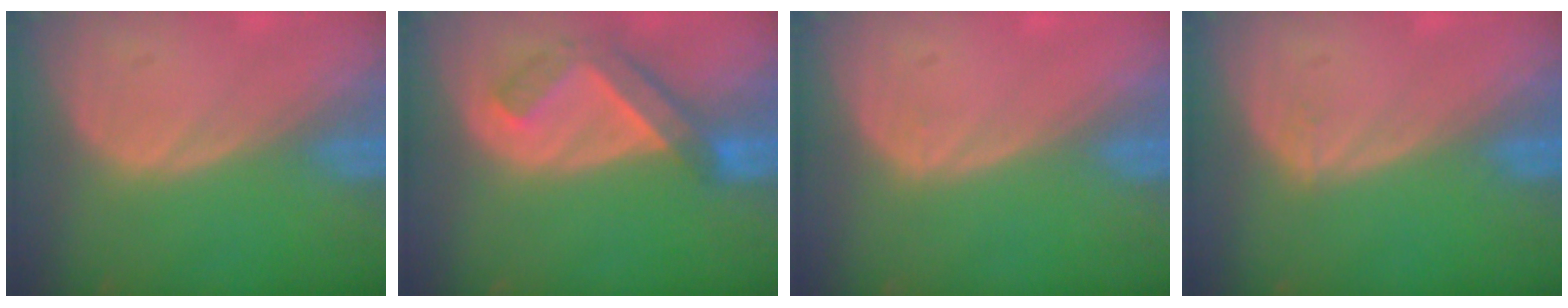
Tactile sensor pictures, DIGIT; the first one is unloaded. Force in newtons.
{"total": 5.6, "press": 5.6, "slide": 0.3}
{"total": 0.5, "press": 0.2, "slide": 0.5}
{"total": 0.5, "press": 0.5, "slide": 0.2}